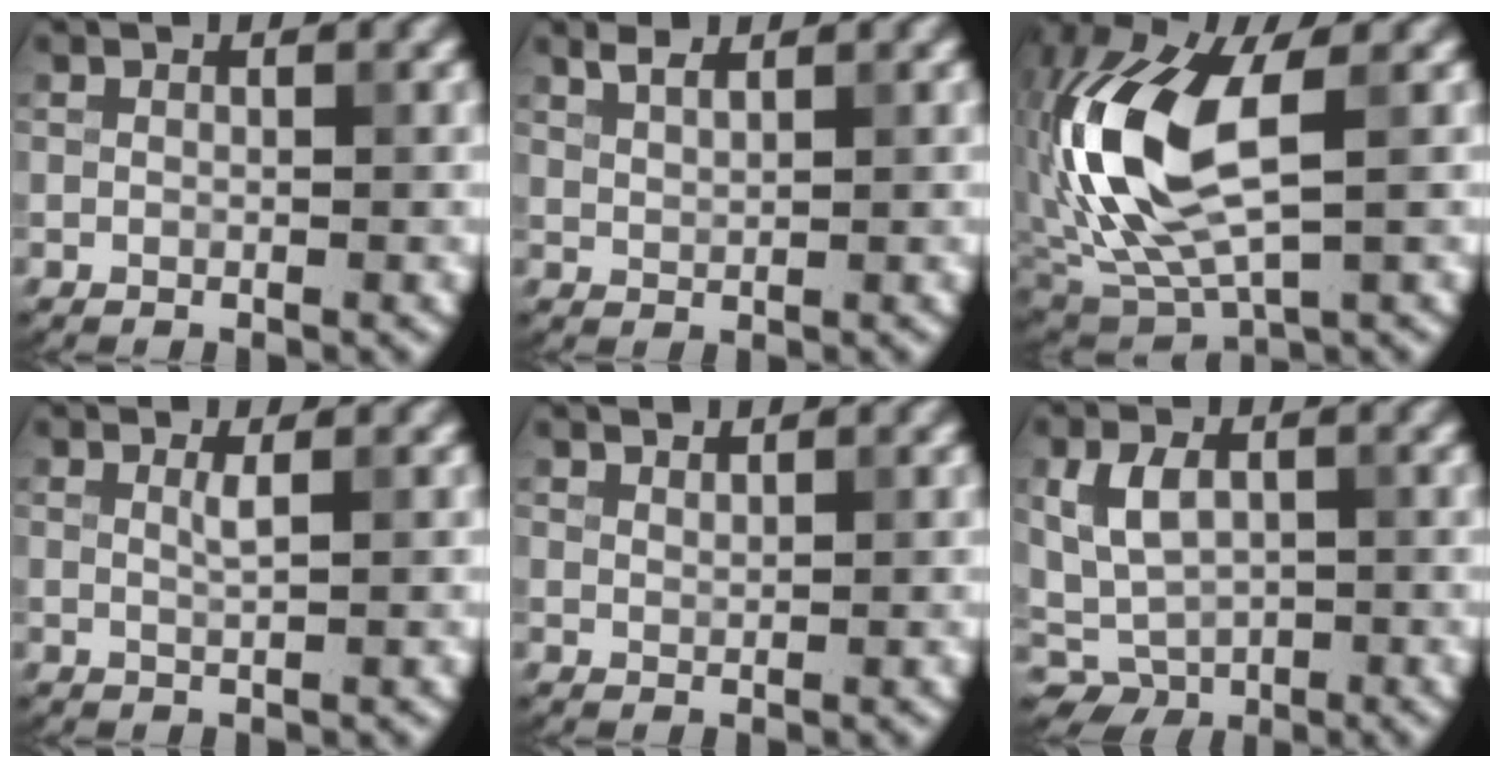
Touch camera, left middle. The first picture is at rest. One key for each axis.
{"total": 1.5, "fx": 1.3, "fy": 0.4, "fz": 0.7, "tx": -0.016, "ty": 0.004, "tz": 0.026}
{"total": 12.5, "fx": 0.9, "fy": 6.1, "fz": 10.8, "tx": -0.255, "ty": 0.006, "tz": 0.011}
{"total": 0.9, "fx": 0.4, "fy": 0.2, "fz": 0.8, "tx": -0.013, "ty": -0.001, "tz": 0.005}
{"total": 1.0, "fx": 1.0, "fy": 0.0, "fz": 0.0, "tx": 0.003, "ty": 0.000, "tz": 0.017}
{"total": 4.5, "fx": 0.2, "fy": 3.3, "fz": 3.0, "tx": -0.054, "ty": -0.004, "tz": 0.005}